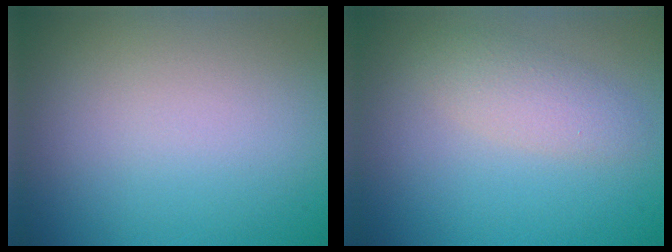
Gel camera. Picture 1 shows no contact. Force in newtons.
{"total": 2.4, "press": 2.4, "slide": 0.1}